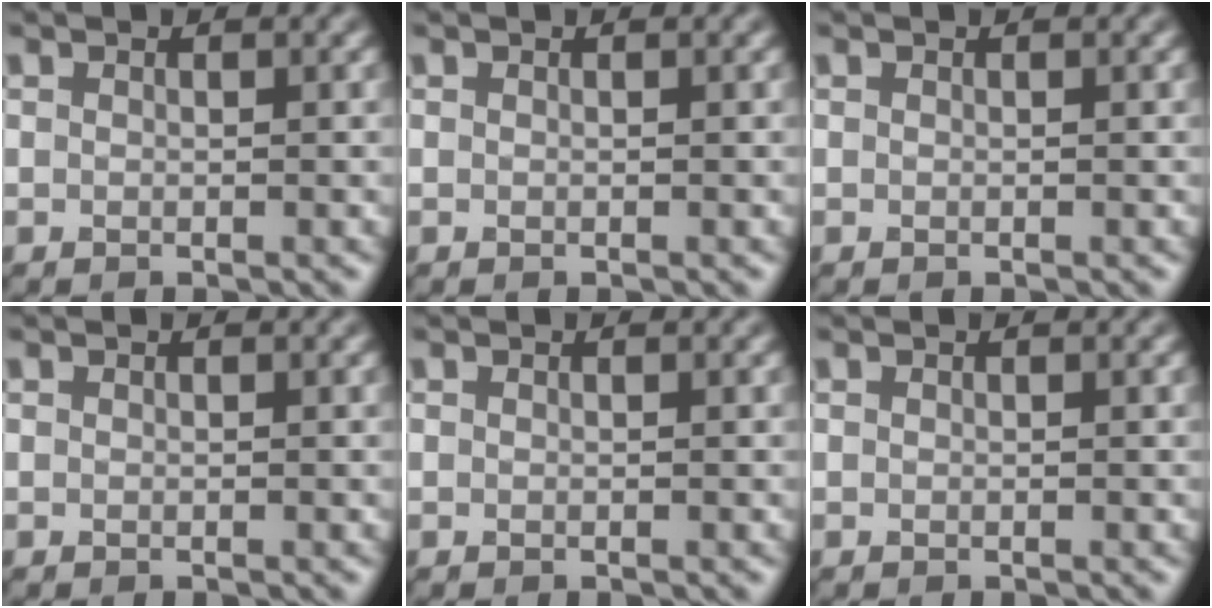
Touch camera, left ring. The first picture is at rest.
{"total": 0.0}
{"total": 0.0}
{"total": 0.0}
{"total": 0.0}
{"total": 0.0}